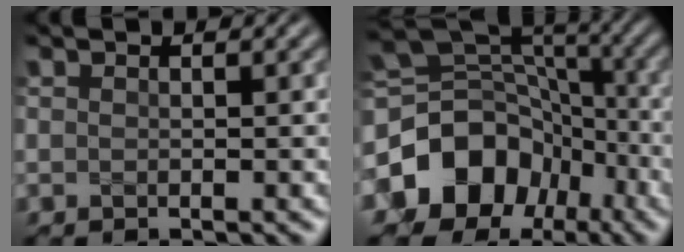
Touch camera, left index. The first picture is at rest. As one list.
[{"total": 13.7, "force": [-5.2, 11.1, 6.1], "torque": [-0.125, -0.007, -0.095]}]